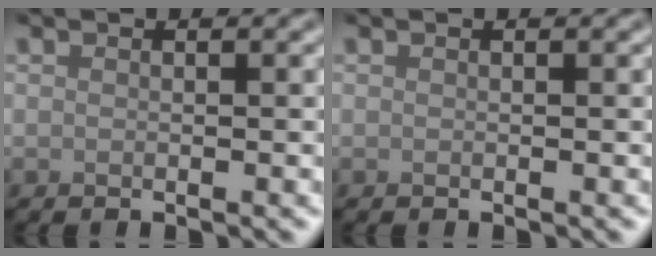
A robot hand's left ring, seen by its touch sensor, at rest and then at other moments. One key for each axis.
{"total": 0.0}